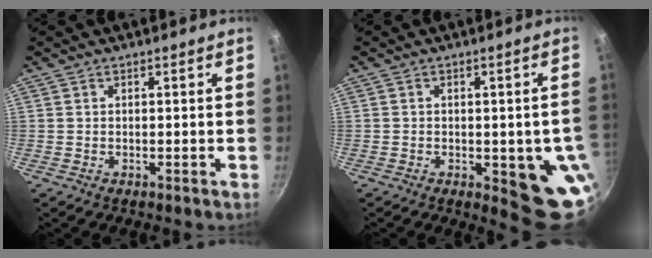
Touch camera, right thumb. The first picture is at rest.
{"total": 10.9, "force": [-2.2, 4.2, 9.8], "torque": [-0.082, -0.005, -0.024]}